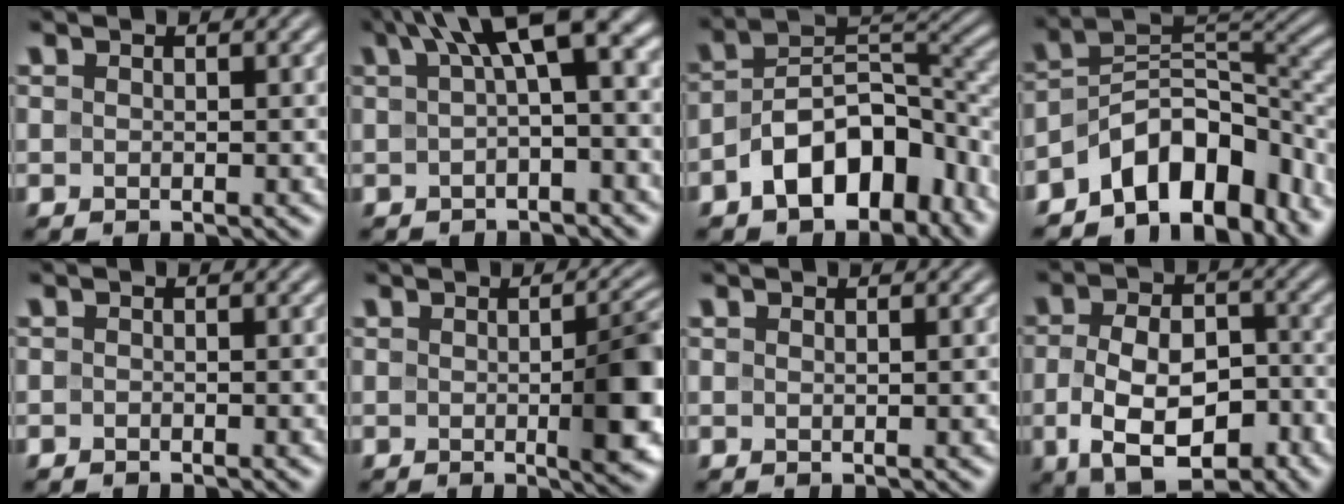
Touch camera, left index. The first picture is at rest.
{"total": 7.5, "force": [2.4, 2.2, 6.7], "torque": [-0.092, 0.023, 0.029]}
{"total": 9.6, "force": [-5.3, 5.3, 6.0], "torque": [-0.090, 0.008, -0.108]}
{"total": 10.6, "force": [-7.0, 5.7, 5.4], "torque": [-0.073, 0.013, -0.133]}
{"total": 1.0, "force": [-0.8, 0.1, 0.7], "torque": [-0.010, -0.002, -0.012]}
{"total": 6.1, "force": [-0.6, 1.3, 5.9], "torque": [-0.071, -0.007, -0.005]}
{"total": 1.3, "force": [0.0, 0.3, 1.3], "torque": [-0.014, 0.004, -0.003]}
{"total": 8.7, "force": [-3.0, 4.7, 6.6], "torque": [-0.128, -0.010, -0.055]}